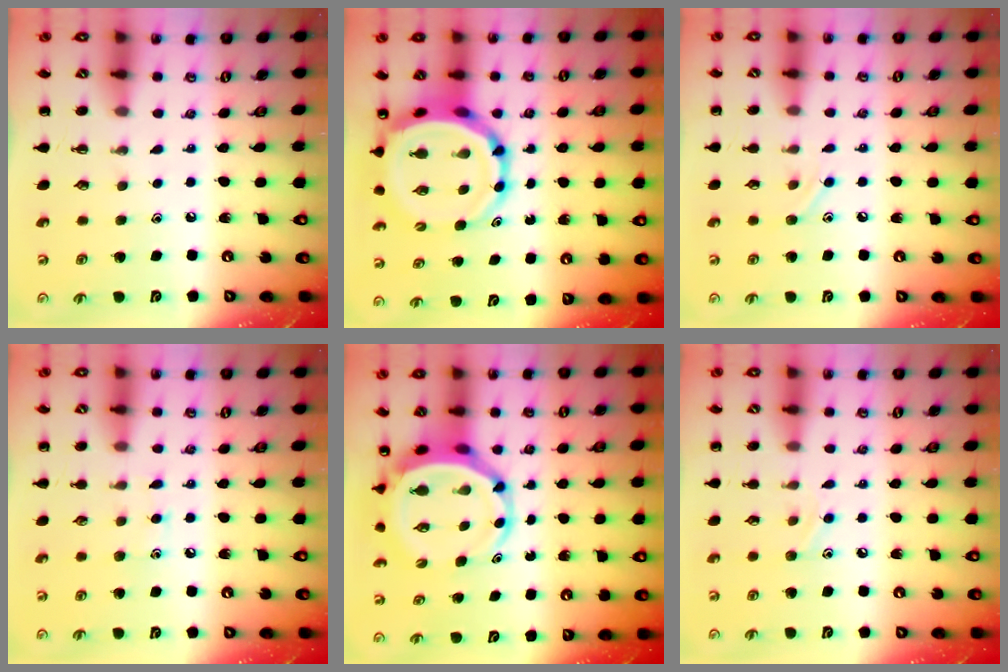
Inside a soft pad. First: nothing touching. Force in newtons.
{"total": 10.5, "press": 10.0, "slide": 3.2}
{"total": 6.4, "press": 6.2, "slide": 1.6}
{"total": 5.7, "press": 5.4, "slide": 1.8}
{"total": 6.5, "press": 6.2, "slide": 2.1}
{"total": 6.5, "press": 6.2, "slide": 1.9}